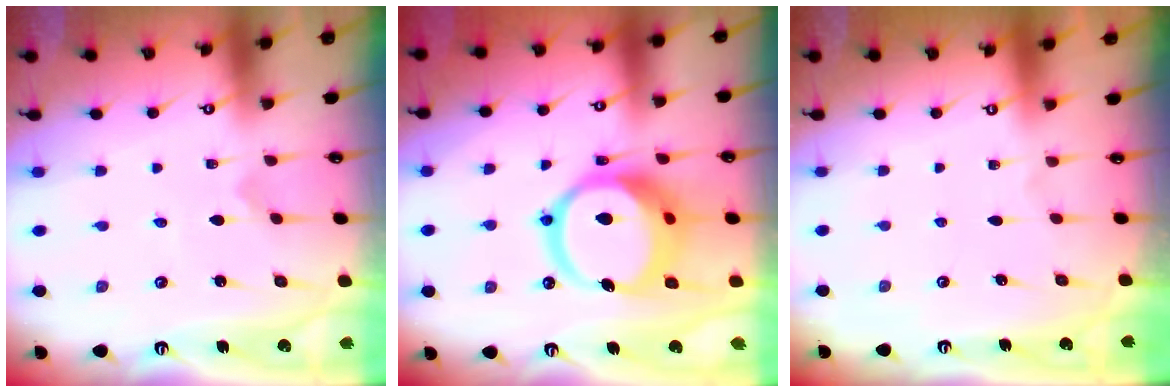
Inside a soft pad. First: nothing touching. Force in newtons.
{"total": 17.0, "press": 16.9, "slide": 2.1}
{"total": 0.0}